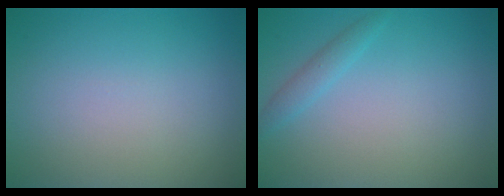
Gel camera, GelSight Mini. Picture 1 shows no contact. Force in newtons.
{"total": 1.3, "press": 1.3, "slide": 0.1}